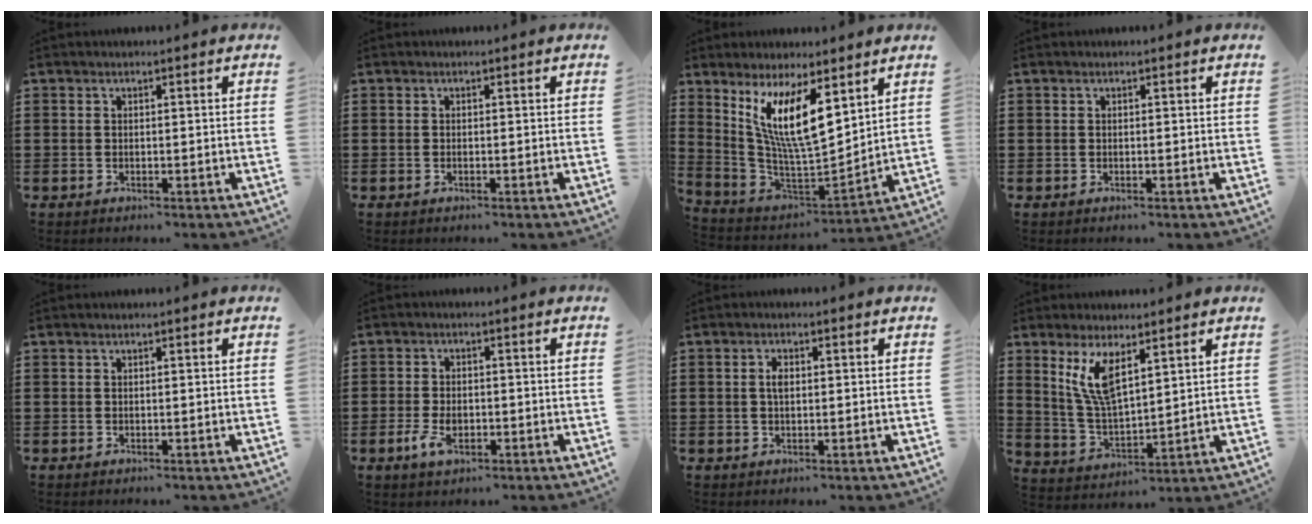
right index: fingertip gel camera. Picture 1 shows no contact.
{"total": 0.0}
{"total": 11.2, "force": [5.6, 2.9, 9.3], "torque": [-0.203, -0.026, 0.100]}
{"total": 0.0}
{"total": 0.0}
{"total": 3.8, "force": [-1.3, 2.1, 2.9], "torque": [-0.067, -0.005, -0.025]}
{"total": 2.2, "force": [0.3, 1.0, 1.9], "torque": [-0.040, 0.007, 0.004]}
{"total": 7.7, "force": [4.0, 2.5, 6.1], "torque": [-0.137, -0.009, 0.068]}